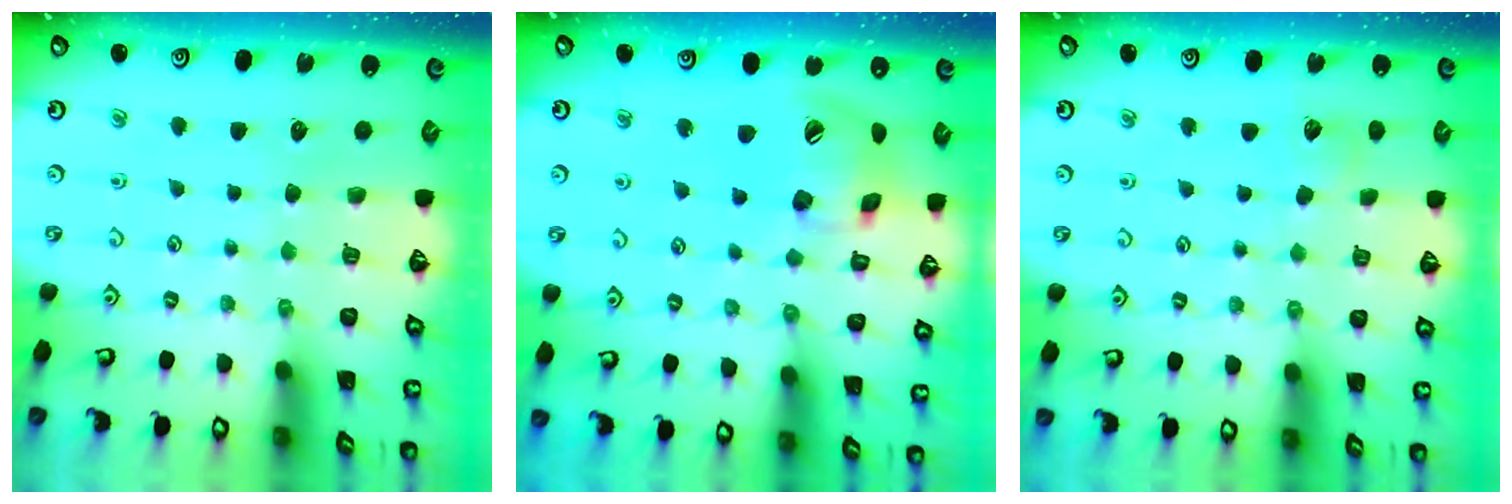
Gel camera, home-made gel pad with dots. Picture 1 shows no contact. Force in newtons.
{"total": 16.1, "press": 15.9, "slide": 2.3}
{"total": 4.7, "press": 4.7, "slide": 0.6}